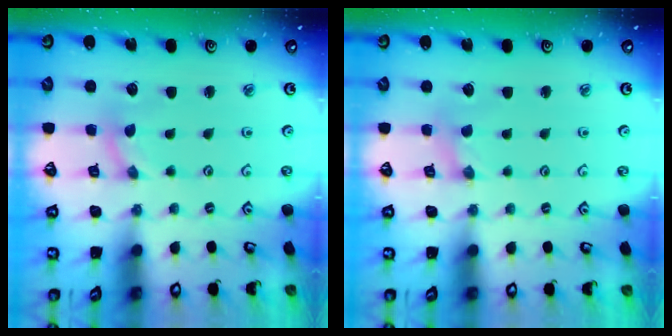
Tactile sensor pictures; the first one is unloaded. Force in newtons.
{"total": 0.0}